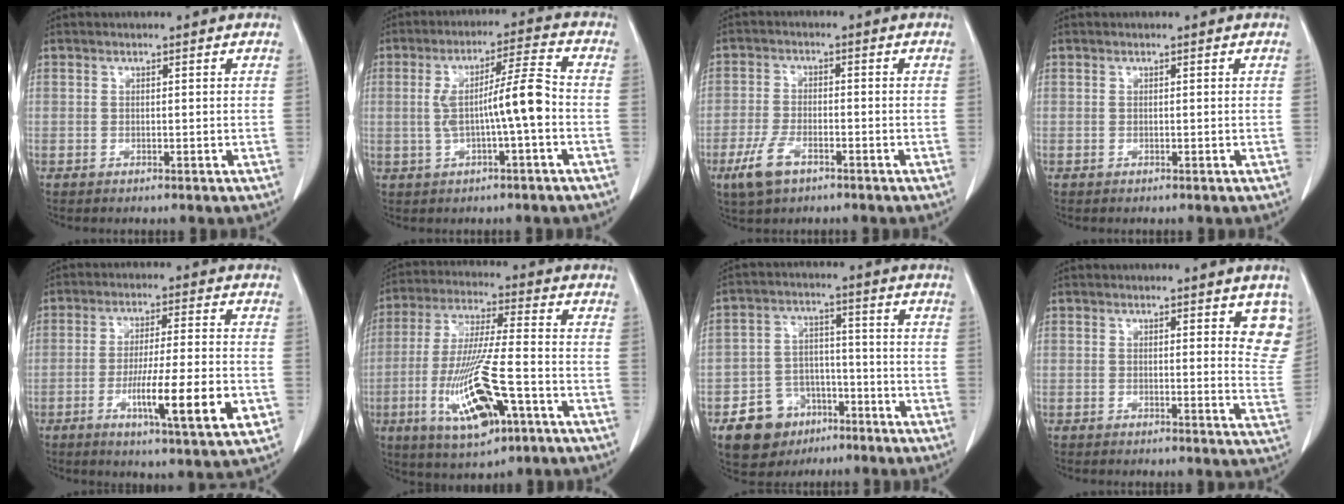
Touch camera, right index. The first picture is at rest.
{"total": 8.5, "force": [-1.0, 0.1, 8.4], "torque": [-0.150, 0.020, -0.016]}
{"total": 5.7, "force": [-3.3, 2.4, 3.9], "torque": [-0.090, -0.008, -0.058]}
{"total": 0.0}
{"total": 12.7, "force": [-4.0, 0.7, 12.0], "torque": [-0.195, -0.018, -0.064]}
{"total": 15.4, "force": [-5.7, 2.7, 14.0], "torque": [-0.284, -0.020, -0.093]}
{"total": 8.8, "force": [-4.9, 6.7, 2.8], "torque": [-0.052, 0.017, -0.075]}
{"total": 6.4, "force": [3.7, 1.6, 5.0], "torque": [-0.049, -0.018, 0.028]}